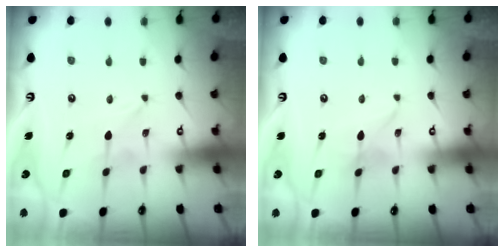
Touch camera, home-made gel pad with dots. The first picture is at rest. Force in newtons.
{"total": 2.3, "press": 2.3, "slide": 0.2}